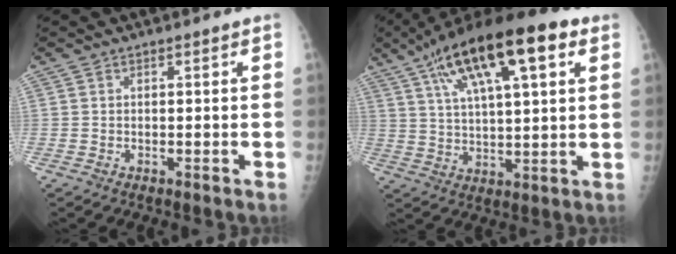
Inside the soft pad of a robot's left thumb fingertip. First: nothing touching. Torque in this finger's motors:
{"motor_torque": [0.46, 0.55, 1.64, -1.12, 0.24]}